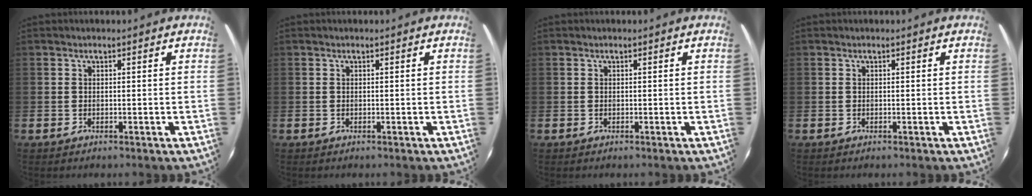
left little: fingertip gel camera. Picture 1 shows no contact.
{"total": 0.0}
{"total": 0.0}
{"total": 0.0}